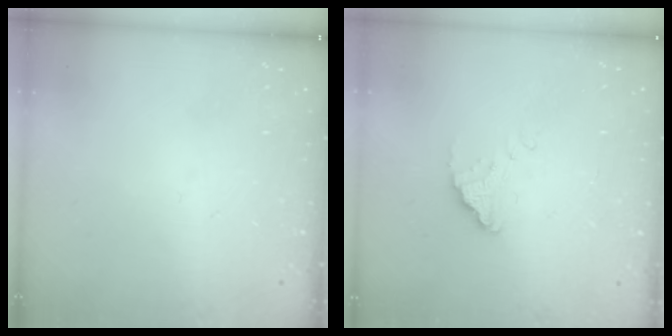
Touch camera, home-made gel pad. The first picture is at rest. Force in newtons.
{"total": 1.9, "press": 1.9, "slide": 0.0}